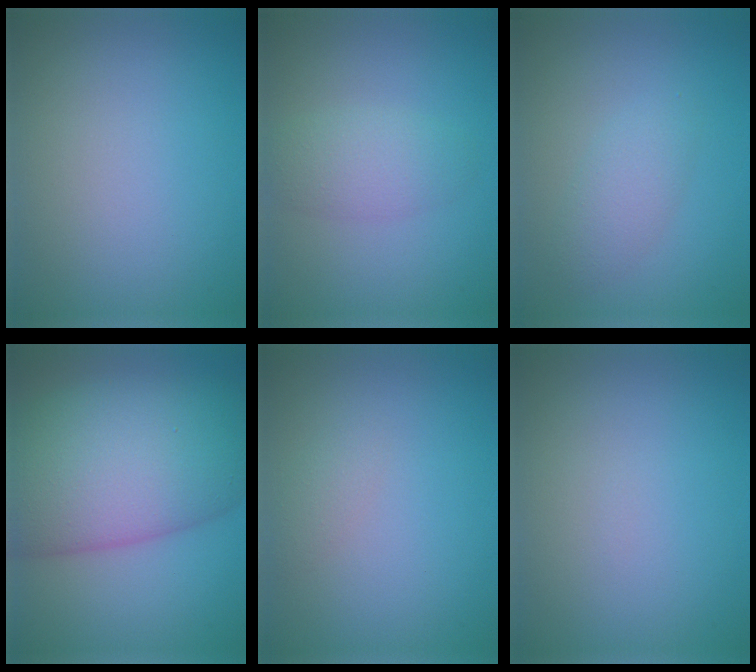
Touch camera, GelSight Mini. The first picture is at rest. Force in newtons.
{"total": 2.7, "press": 2.7, "slide": 0.1}
{"total": 2.2, "press": 2.2, "slide": 0.1}
{"total": 13.5, "press": 13.5, "slide": 0.2}
{"total": 1.1, "press": 1.1, "slide": 0.0}
{"total": 0.0}